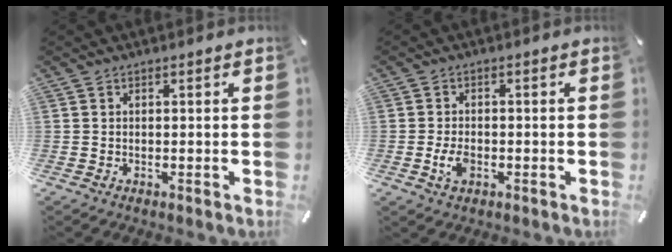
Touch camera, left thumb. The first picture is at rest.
{"total": 3.9, "force": [-1.2, 2.3, 2.9], "torque": [-0.069, 0.000, -0.024]}